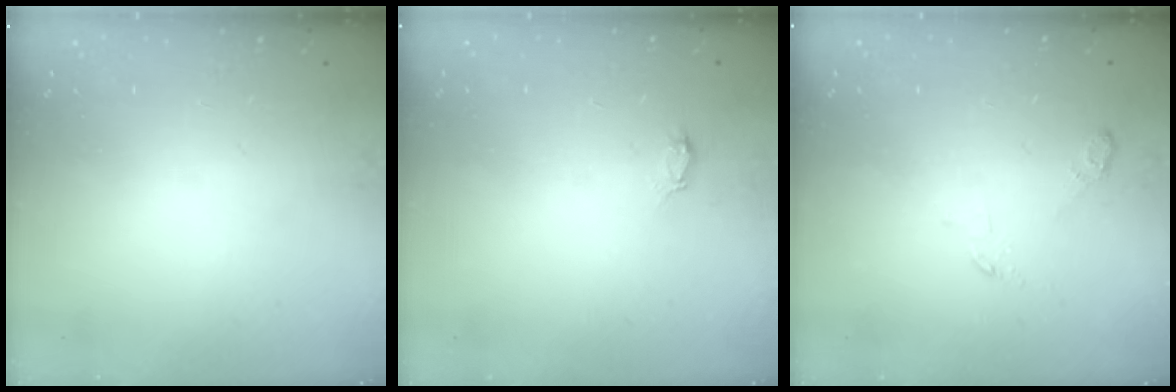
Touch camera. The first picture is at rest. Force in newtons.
{"total": 2.1, "press": 2.1, "slide": 0.3}
{"total": 3.2, "press": 3.1, "slide": 0.7}